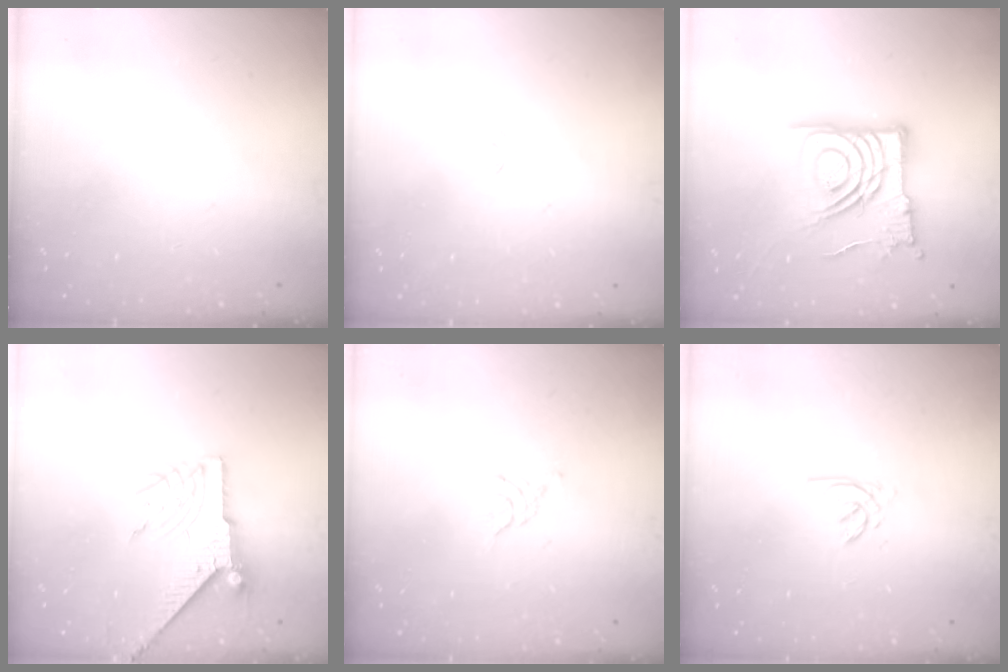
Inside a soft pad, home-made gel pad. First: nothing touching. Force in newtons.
{"total": 2.9, "press": 2.9, "slide": 0.3}
{"total": 15.5, "press": 15.5, "slide": 1.2}
{"total": 7.7, "press": 7.6, "slide": 0.9}
{"total": 2.3, "press": 2.2, "slide": 0.5}
{"total": 1.5, "press": 1.5, "slide": 0.2}